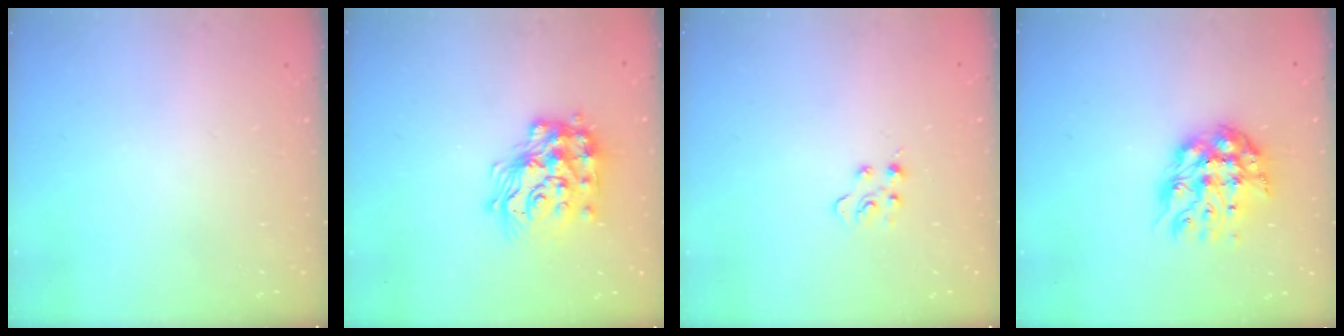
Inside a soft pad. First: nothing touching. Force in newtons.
{"total": 20.3, "press": 20.3, "slide": 1.4}
{"total": 2.9, "press": 2.9, "slide": 0.3}
{"total": 11.7, "press": 11.6, "slide": 0.9}